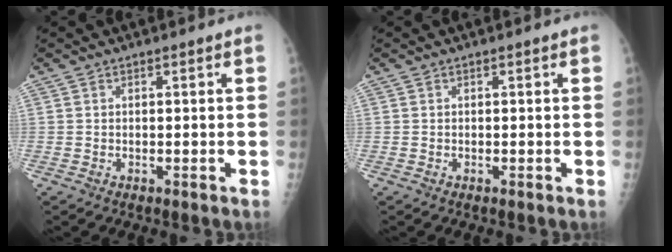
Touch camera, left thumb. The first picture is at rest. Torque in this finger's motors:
{"motor_torque": [0.22, 0.48, -0.12, -0.09, 0.04]}